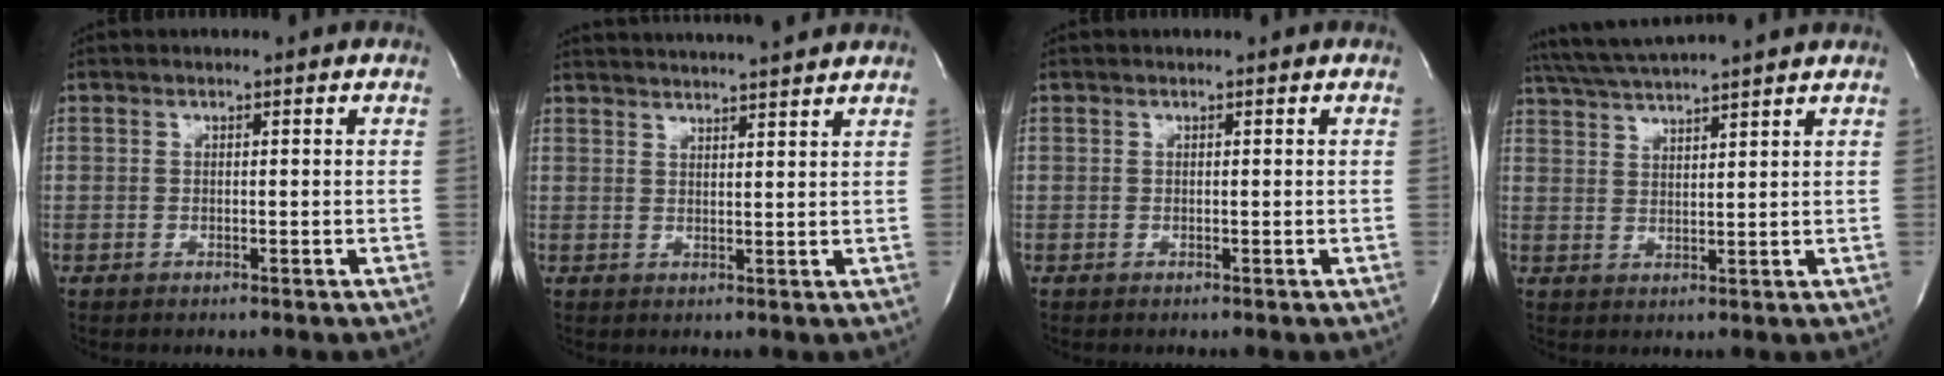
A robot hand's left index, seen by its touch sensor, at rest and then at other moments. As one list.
[{"total": 12.2, "force": [11.3, 0.2, 4.5], "torque": [-0.077, 0.011, 0.151]}, {"total": 0.0}, {"total": 10.0, "force": [9.1, -0.9, 4.1], "torque": [-0.078, 0.019, 0.144]}]